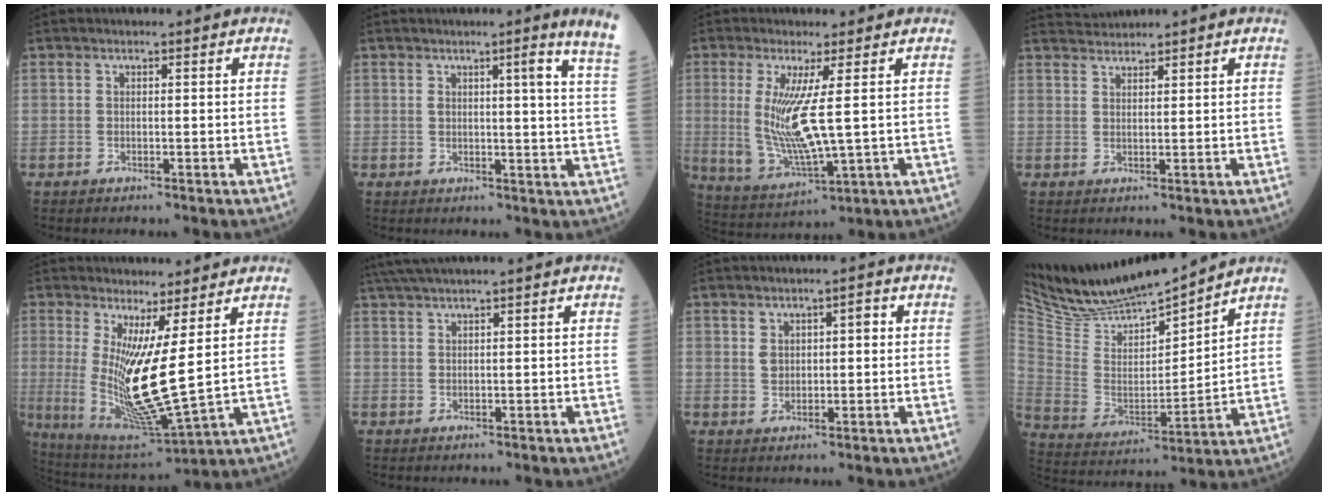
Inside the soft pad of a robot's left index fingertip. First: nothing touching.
{"total": 8.1, "force": [5.9, -1.6, 5.4], "torque": [-0.065, -0.045, 0.041]}
{"total": 9.5, "force": [1.0, 0.8, 9.4], "torque": [-0.210, -0.022, 0.027]}
{"total": 2.4, "force": [2.3, -0.6, -0.3], "torque": [-0.004, 0.013, 0.055]}
{"total": 11.7, "force": [1.8, 0.6, 11.5], "torque": [-0.229, -0.039, 0.044]}
{"total": 3.8, "force": [3.2, -0.8, 2.0], "torque": [-0.040, 0.023, 0.065]}
{"total": 3.6, "force": [0.9, 2.4, 2.5], "torque": [-0.041, 0.019, 0.018]}
{"total": 15.6, "force": [14.9, 0.9, 4.5], "torque": [-0.105, -0.008, 0.284]}